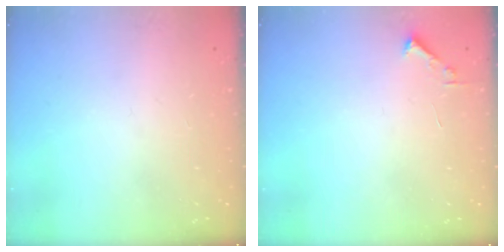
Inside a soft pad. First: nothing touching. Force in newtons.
{"total": 1.7, "press": 1.7, "slide": 0.2}